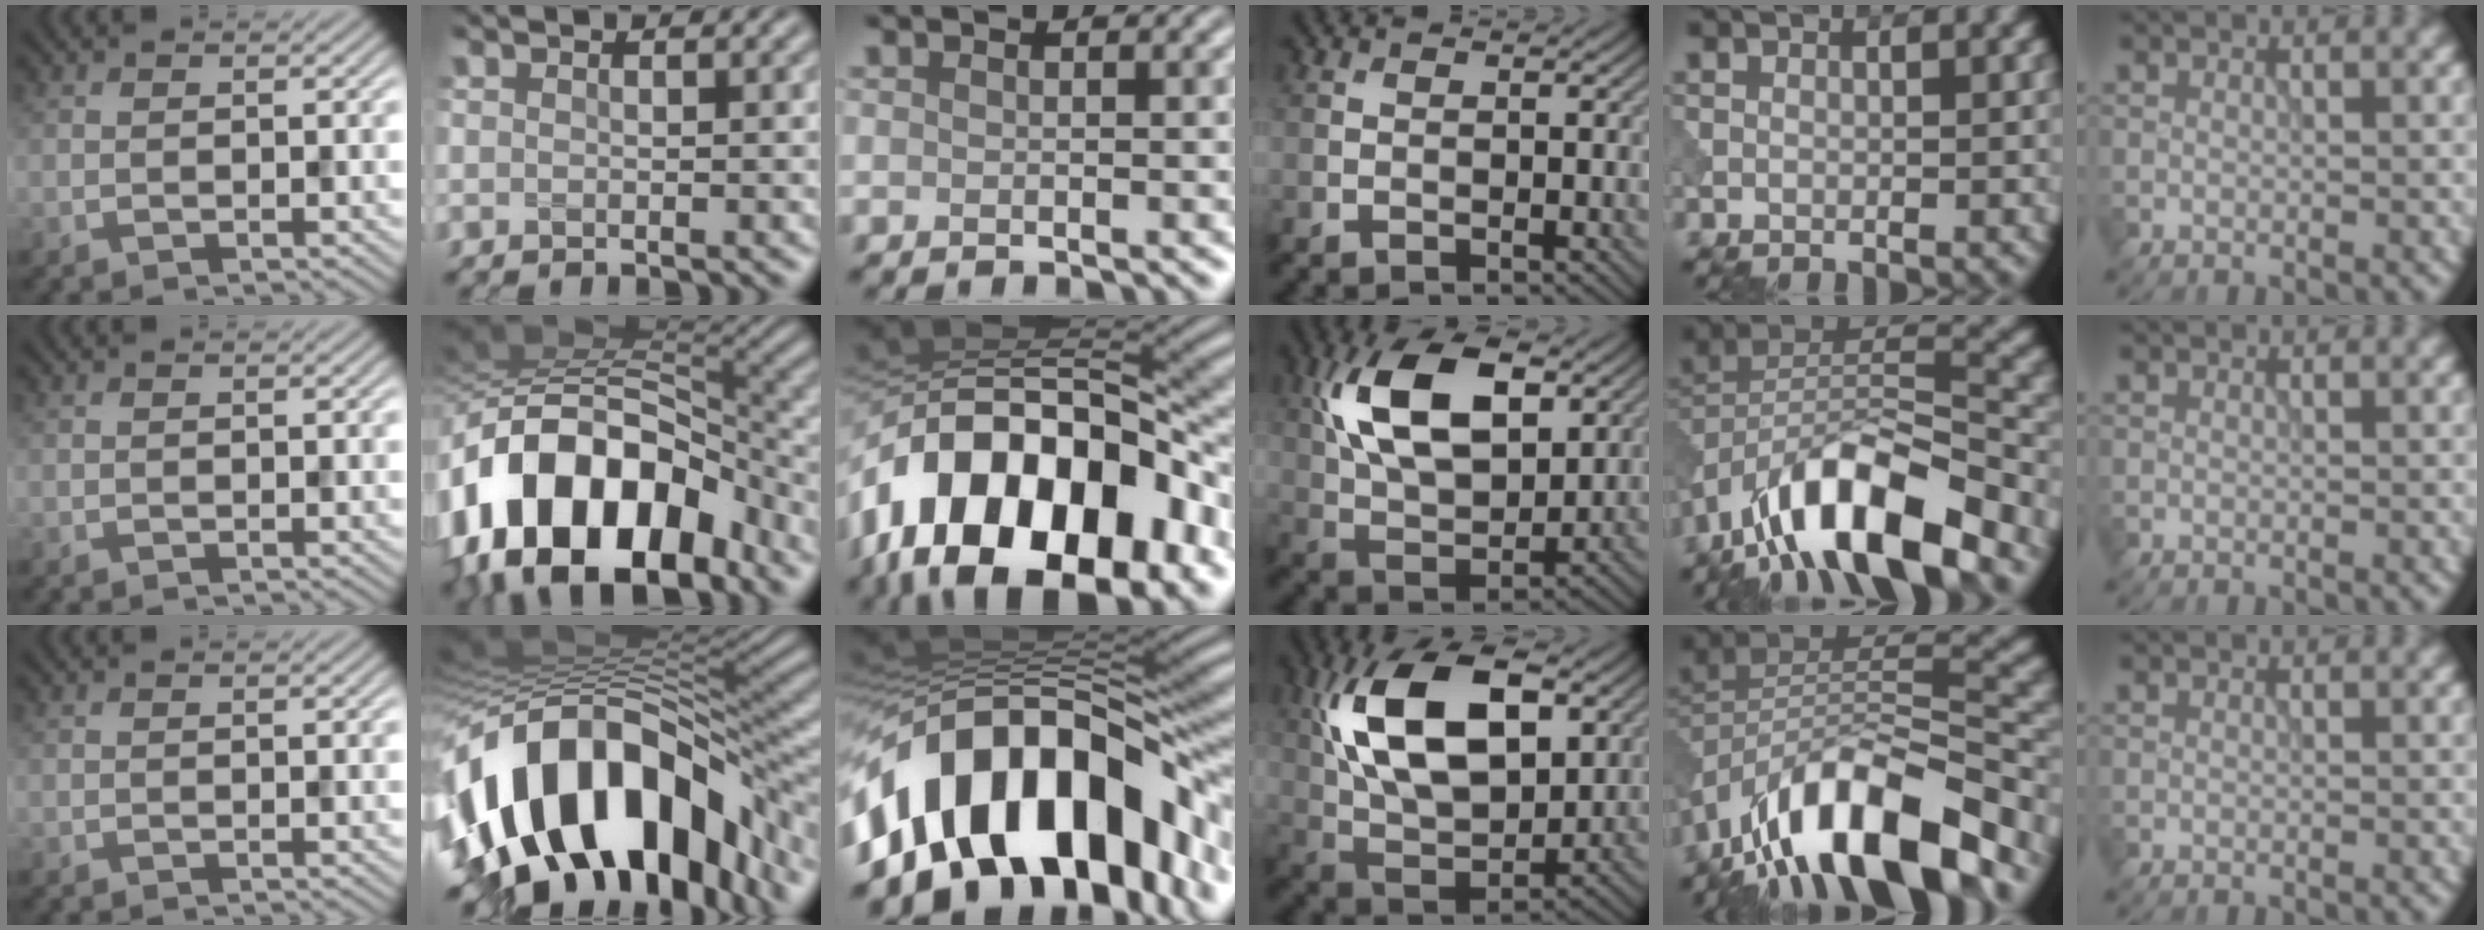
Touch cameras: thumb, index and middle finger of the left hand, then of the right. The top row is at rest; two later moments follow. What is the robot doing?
{"motion": "insert", "object": "peg toy"}